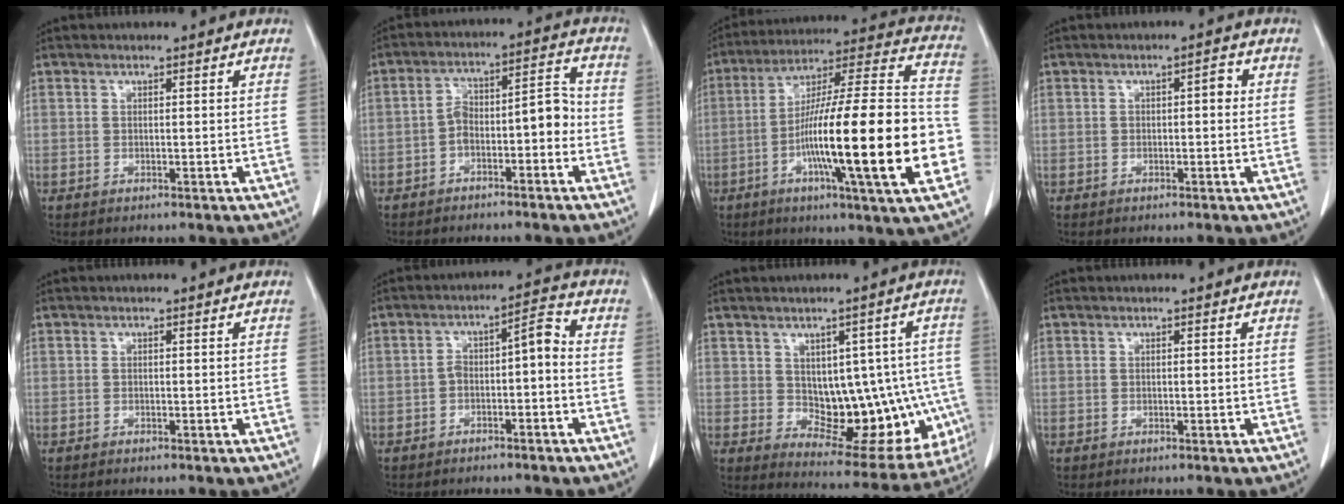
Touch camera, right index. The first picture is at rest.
{"total": 7.5, "force": [-2.8, 2.8, 6.4], "torque": [-0.097, 0.046, -0.041]}
{"total": 26.0, "force": [-6.6, 1.3, 25.1], "torque": [-0.356, -0.003, -0.112]}
{"total": 1.9, "force": [0.1, 0.8, 1.7], "torque": [-0.019, 0.011, 0.002]}
{"total": 0.0}
{"total": 5.5, "force": [-1.6, 1.8, 4.9], "torque": [-0.077, 0.035, -0.022]}
{"total": 14.8, "force": [-0.8, 8.1, 12.4], "torque": [-0.135, 0.019, 0.019]}
{"total": 0.0}